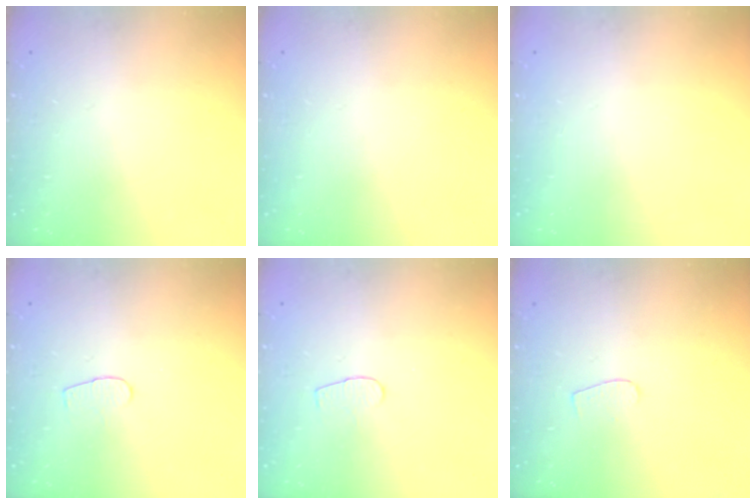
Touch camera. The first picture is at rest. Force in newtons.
{"total": 0.0}
{"total": 0.0}
{"total": 3.2, "press": 3.2, "slide": 0.3}
{"total": 3.2, "press": 3.2, "slide": 0.3}
{"total": 3.9, "press": 3.9, "slide": 0.4}